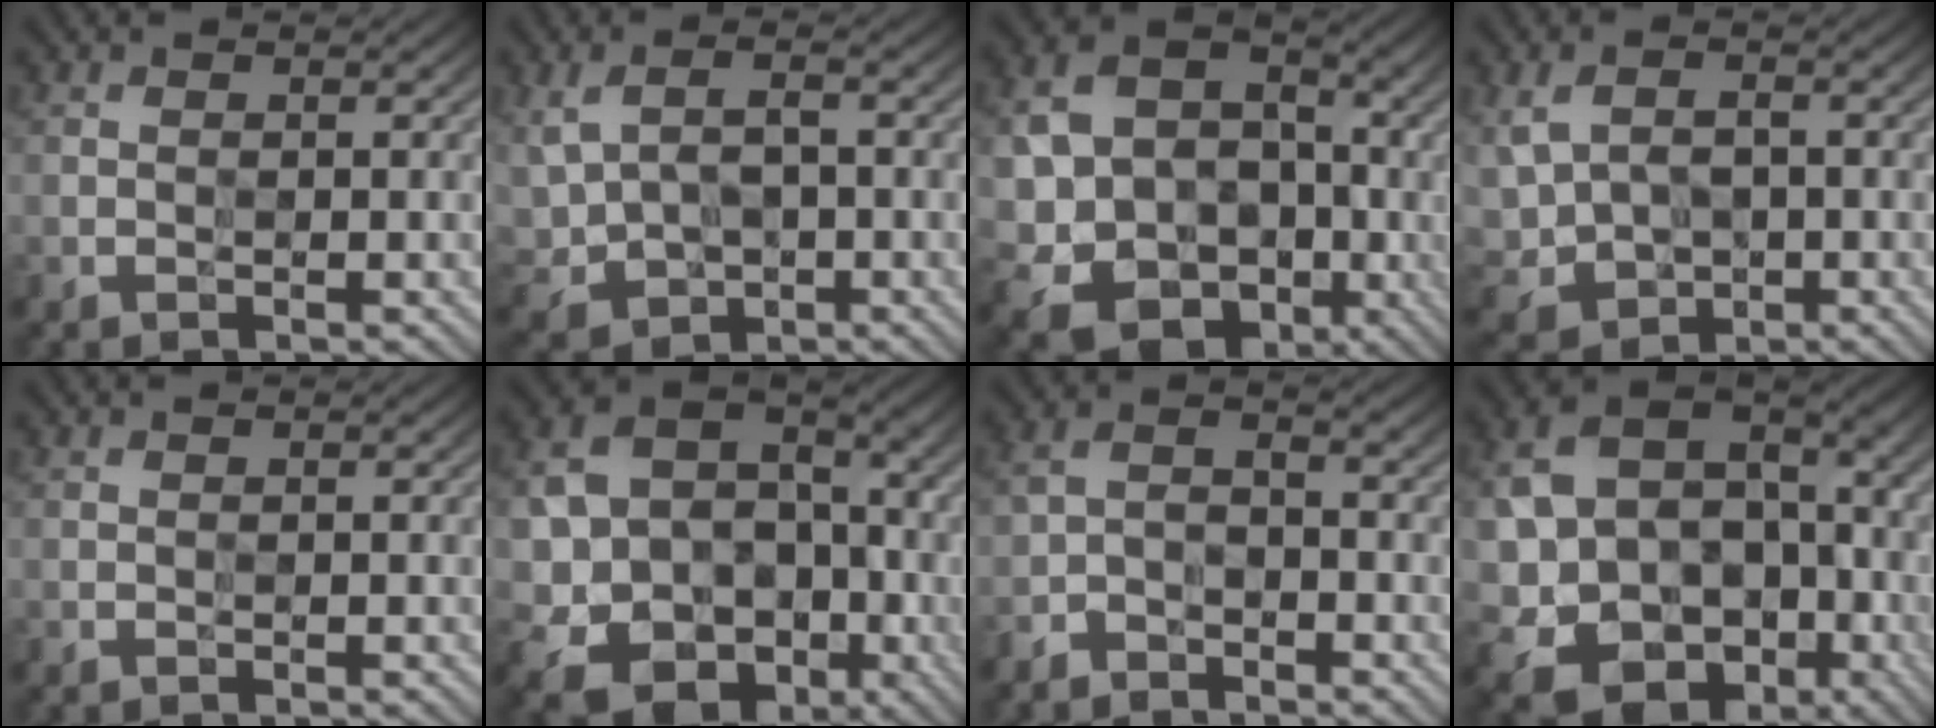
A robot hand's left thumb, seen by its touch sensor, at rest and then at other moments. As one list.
[{"total": 6.3, "force": [-0.2, 4.4, 4.5], "torque": [-0.102, -0.010, 0.001]}, {"total": 15.0, "force": [-3.1, 12.4, 7.7], "torque": [-0.176, -0.032, -0.062]}, {"total": 6.5, "force": [-0.7, 4.9, 4.2], "torque": [-0.098, -0.011, -0.013]}, {"total": 0.0}, {"total": 17.0, "force": [-4.6, 13.9, 8.6], "torque": [-0.171, -0.032, -0.086]}, {"total": 3.7, "force": [-3.0, 1.7, 1.3], "torque": [-0.026, -0.002, -0.068]}, {"total": 18.1, "force": [-4.4, 14.6, 9.7], "torque": [-0.183, -0.035, -0.065]}]